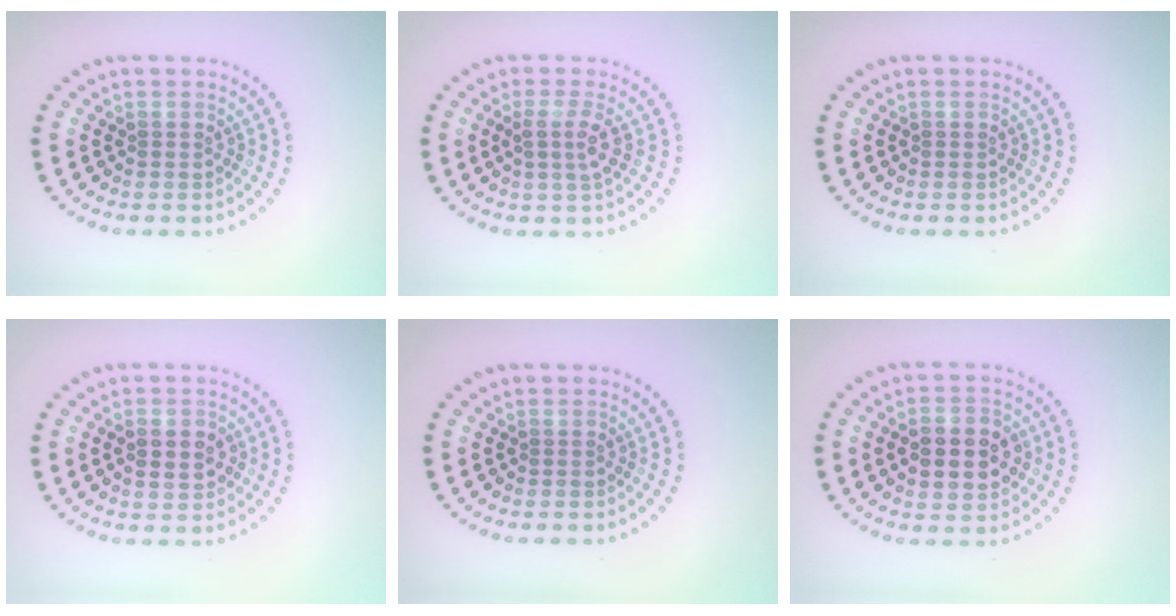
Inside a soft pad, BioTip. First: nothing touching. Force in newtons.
{"total": 2.1, "press": 1.6, "slide": 1.3}
{"total": 0.0}
{"total": 2.7, "press": 2.7, "slide": 0.1}
{"total": 0.0}
{"total": 5.2, "press": 5.2, "slide": 0.3}